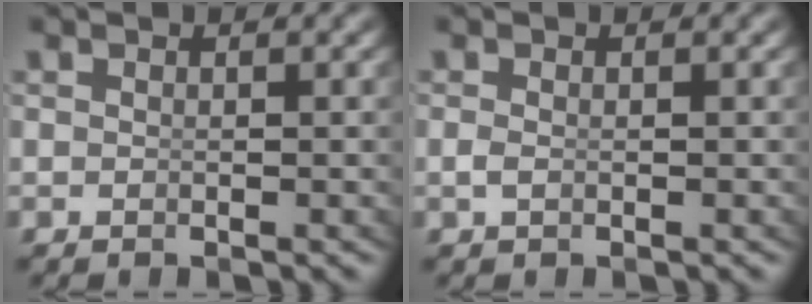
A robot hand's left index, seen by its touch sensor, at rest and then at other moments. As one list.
[{"total": 0.6, "force": [-0.5, -0.2, 0.3], "torque": [-0.015, -0.014, 0.000]}]